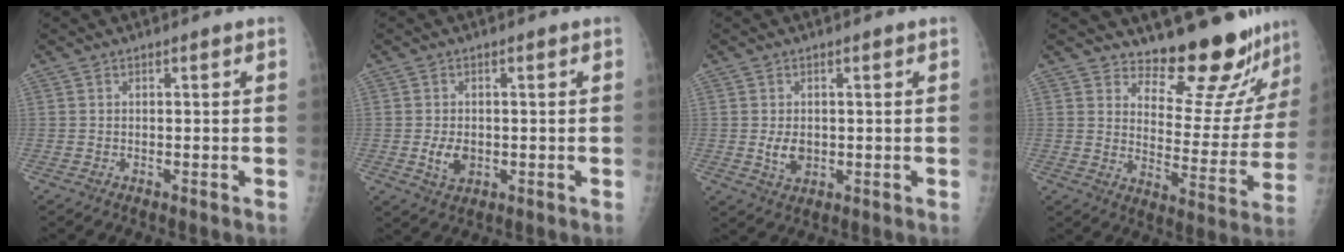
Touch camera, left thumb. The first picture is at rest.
{"total": 4.0, "force": [-0.5, 2.8, 2.8], "torque": [-0.044, -0.003, -0.003]}
{"total": 3.7, "force": [-0.1, 2.7, 2.6], "torque": [-0.036, -0.006, 0.007]}
{"total": 16.2, "force": [15.3, 3.7, 4.2], "torque": [-0.007, -0.158, 0.194]}